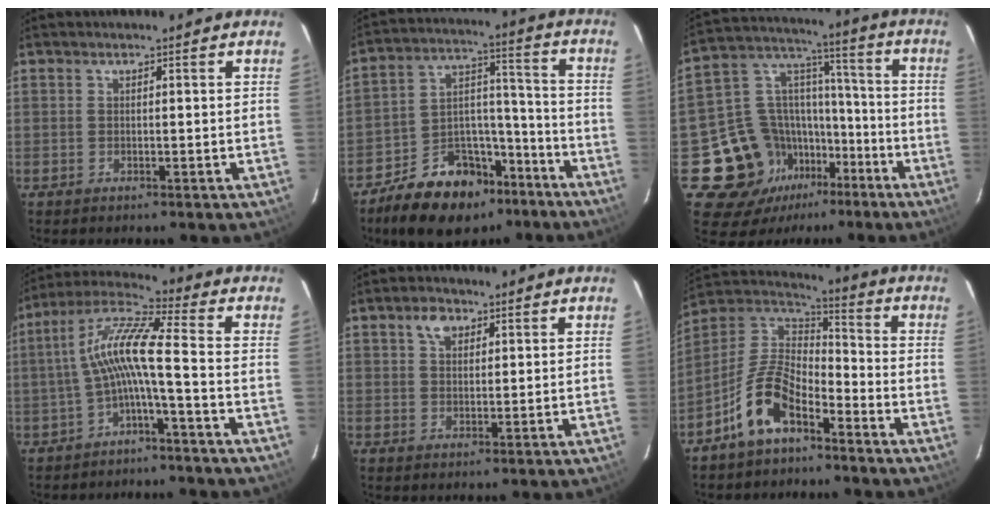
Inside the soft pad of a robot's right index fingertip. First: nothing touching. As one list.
[{"total": 16.9, "force": [-11.9, 9.5, 7.4], "torque": [-0.141, 0.048, -0.174]}, {"total": 17.3, "force": [-8.7, 13.8, 5.8], "torque": [-0.138, 0.056, -0.125]}, {"total": 9.3, "force": [-2.3, 0.1, 9.0], "torque": [-0.196, 0.020, -0.047]}, {"total": 3.5, "force": [1.8, 2.4, 1.9], "torque": [-0.029, 0.011, 0.032]}, {"total": 12.1, "force": [-7.1, 5.8, 8.0], "torque": [-0.176, 0.019, -0.139]}]